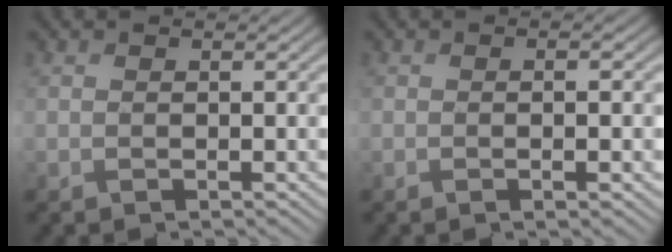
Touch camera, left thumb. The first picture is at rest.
{"total": 2.0, "force": [-0.3, 0.3, 2.0], "torque": [-0.035, 0.001, -0.006]}